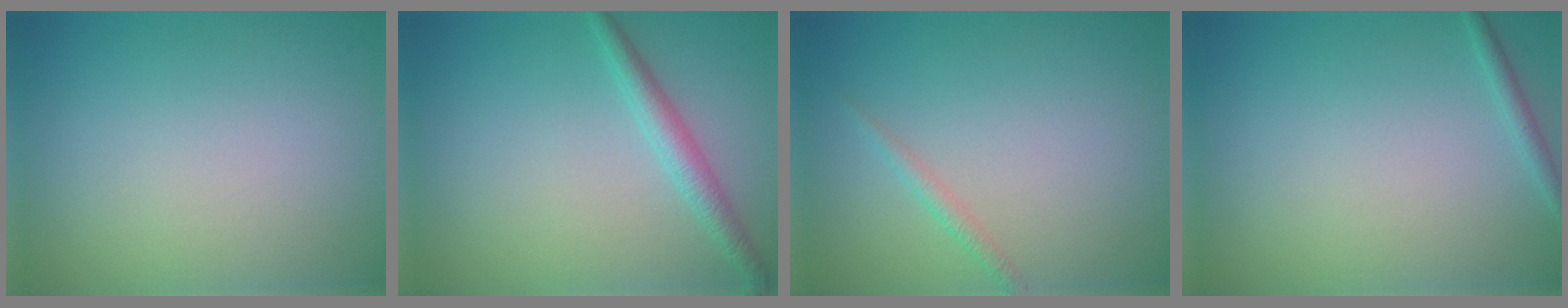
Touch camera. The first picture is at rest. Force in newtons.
{"total": 2.2, "press": 2.2, "slide": 0.0}
{"total": 1.1, "press": 1.1, "slide": 0.0}
{"total": 1.0, "press": 1.0, "slide": 0.0}